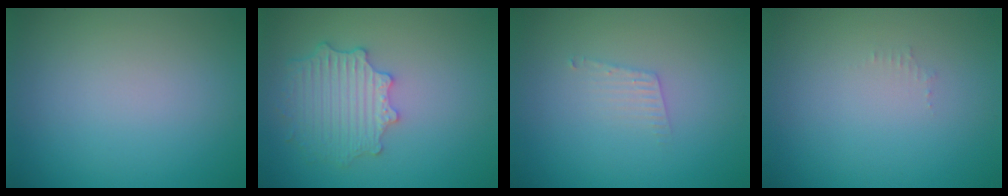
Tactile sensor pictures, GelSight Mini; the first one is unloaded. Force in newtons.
{"total": 4.2, "press": 3.5, "slide": 2.3}
{"total": 1.3, "press": 1.3, "slide": 0.1}
{"total": 0.6, "press": 0.6, "slide": 0.1}